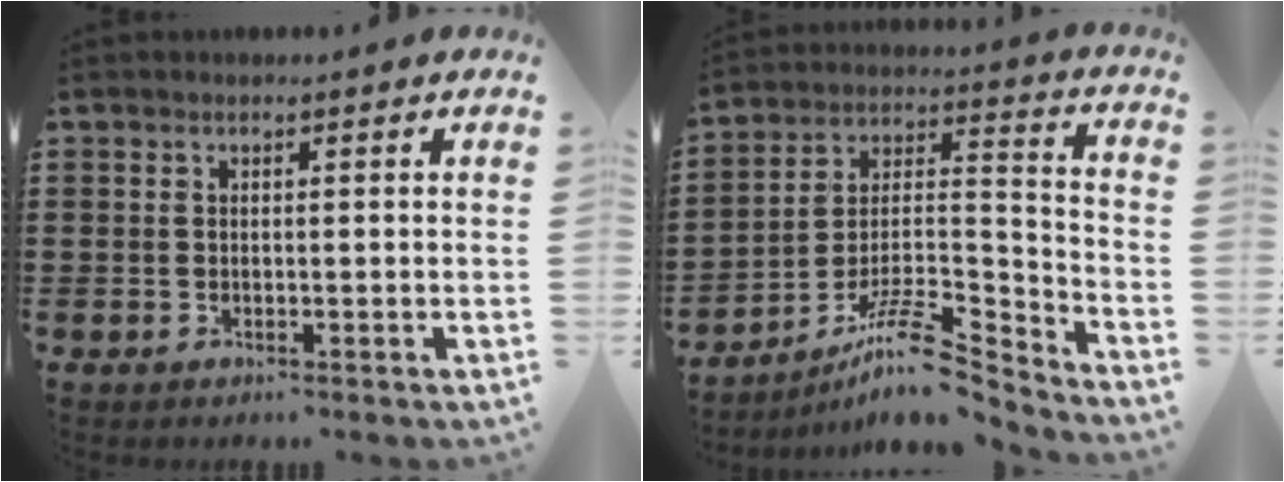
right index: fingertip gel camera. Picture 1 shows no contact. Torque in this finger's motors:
{"motor_torque": [-0.16, -0.17, -0.35, -0.08]}